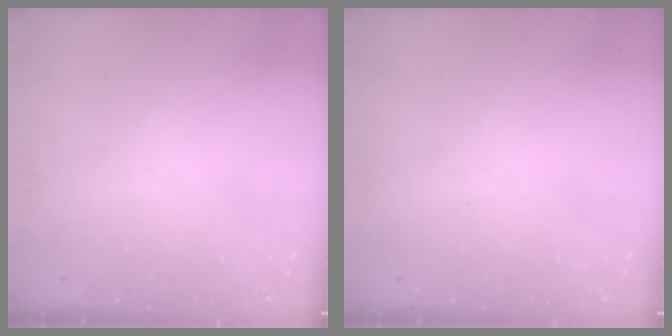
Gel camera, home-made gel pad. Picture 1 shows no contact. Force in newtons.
{"total": 0.0}